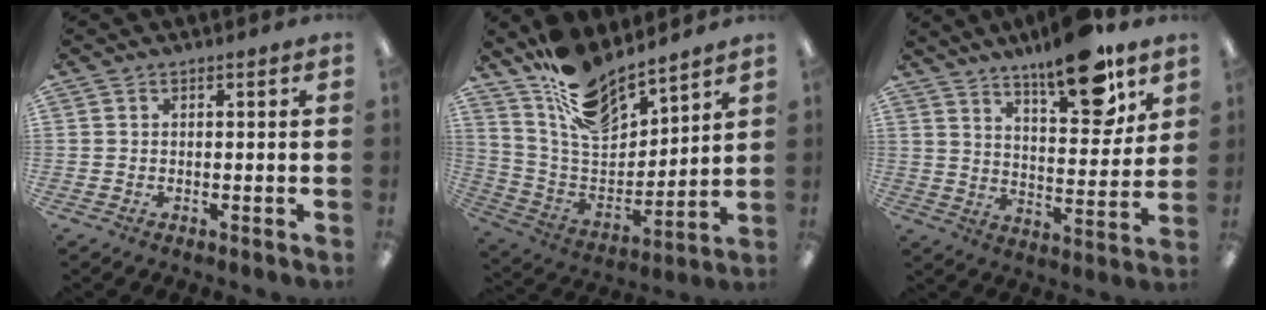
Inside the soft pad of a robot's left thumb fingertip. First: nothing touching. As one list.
[{"total": 14.2, "force": [12.2, 4.7, 5.4], "torque": [-0.122, -0.088, 0.223]}, {"total": 16.3, "force": [12.1, 4.9, 9.7], "torque": [-0.138, -0.076, 0.199]}]